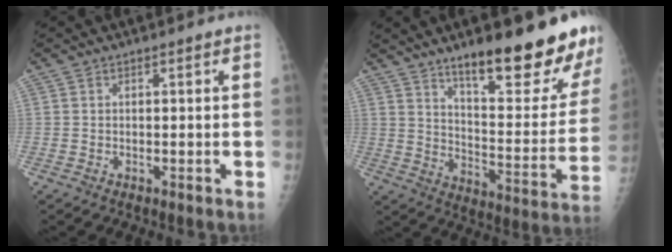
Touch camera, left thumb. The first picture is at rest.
{"total": 23.0, "force": [15.9, 5.1, 15.8], "torque": [-0.184, -0.096, 0.239]}